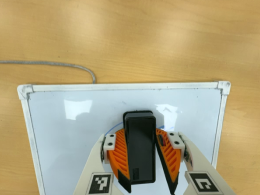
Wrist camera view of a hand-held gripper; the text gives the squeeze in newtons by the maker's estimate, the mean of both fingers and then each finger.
{"total": 13.1, "left": 14.4, "right": 11.8}